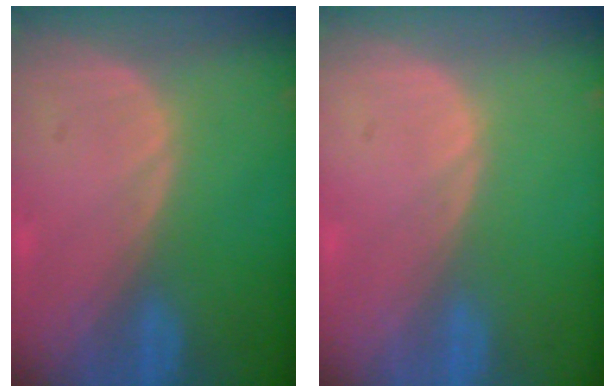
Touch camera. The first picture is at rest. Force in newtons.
{"total": 0.0}